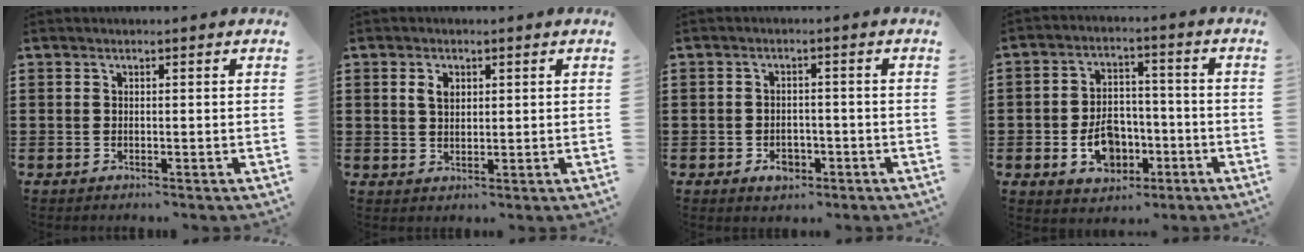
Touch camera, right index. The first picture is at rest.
{"total": 2.5, "force": [0.9, 1.6, 1.8], "torque": [-0.040, 0.007, 0.016]}
{"total": 3.0, "force": [-1.4, 2.0, 1.7], "torque": [-0.033, 0.002, -0.028]}
{"total": 7.5, "force": [-2.4, 5.4, 4.5], "torque": [-0.070, 0.001, -0.047]}